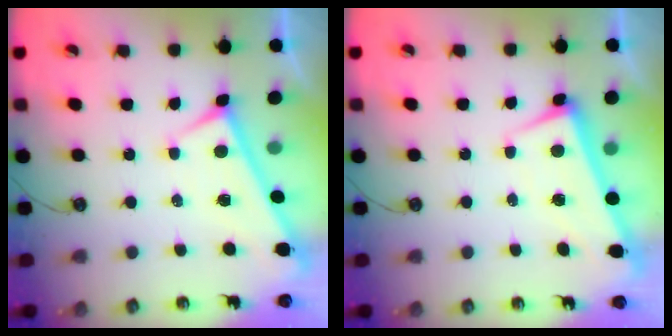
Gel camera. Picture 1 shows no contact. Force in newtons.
{"total": 1.5, "press": 0.4, "slide": 1.4}